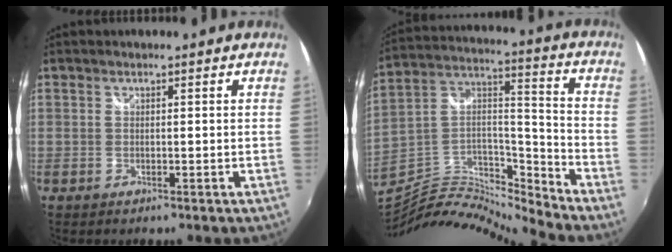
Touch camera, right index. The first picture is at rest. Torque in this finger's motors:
{"motor_torque": [-0.36, -0.83, -0.21, -0.07]}